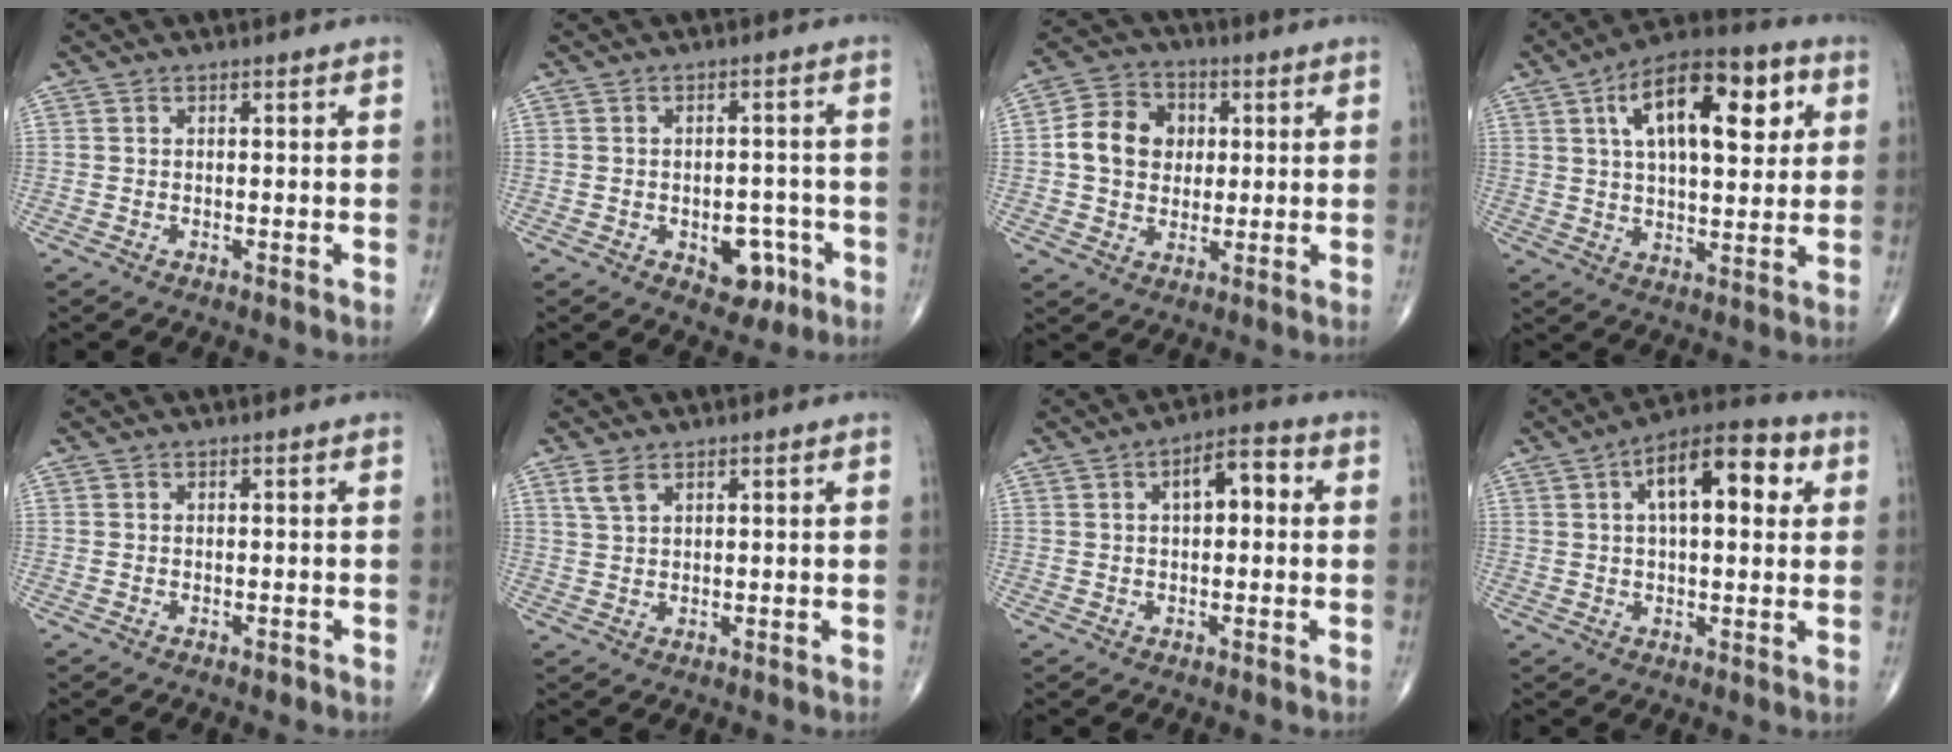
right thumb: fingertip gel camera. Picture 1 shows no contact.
{"total": 6.7, "force": [-2.7, 4.3, 4.3], "torque": [-0.026, 0.019, -0.028]}
{"total": 10.5, "force": [1.1, 8.7, 5.9], "torque": [-0.078, 0.011, 0.012]}
{"total": 19.0, "force": [6.3, 8.6, 15.8], "torque": [-0.220, 0.006, 0.093]}
{"total": 0.6, "force": [-0.4, 0.4, 0.4], "torque": [-0.004, -0.001, -0.005]}
{"total": 2.8, "force": [1.8, 1.3, 1.7], "torque": [-0.038, 0.001, 0.044]}
{"total": 6.6, "force": [1.3, 3.2, 5.5], "torque": [-0.073, 0.020, 0.012]}
{"total": 13.7, "force": [4.1, 6.1, 11.5], "torque": [-0.154, 0.021, 0.055]}